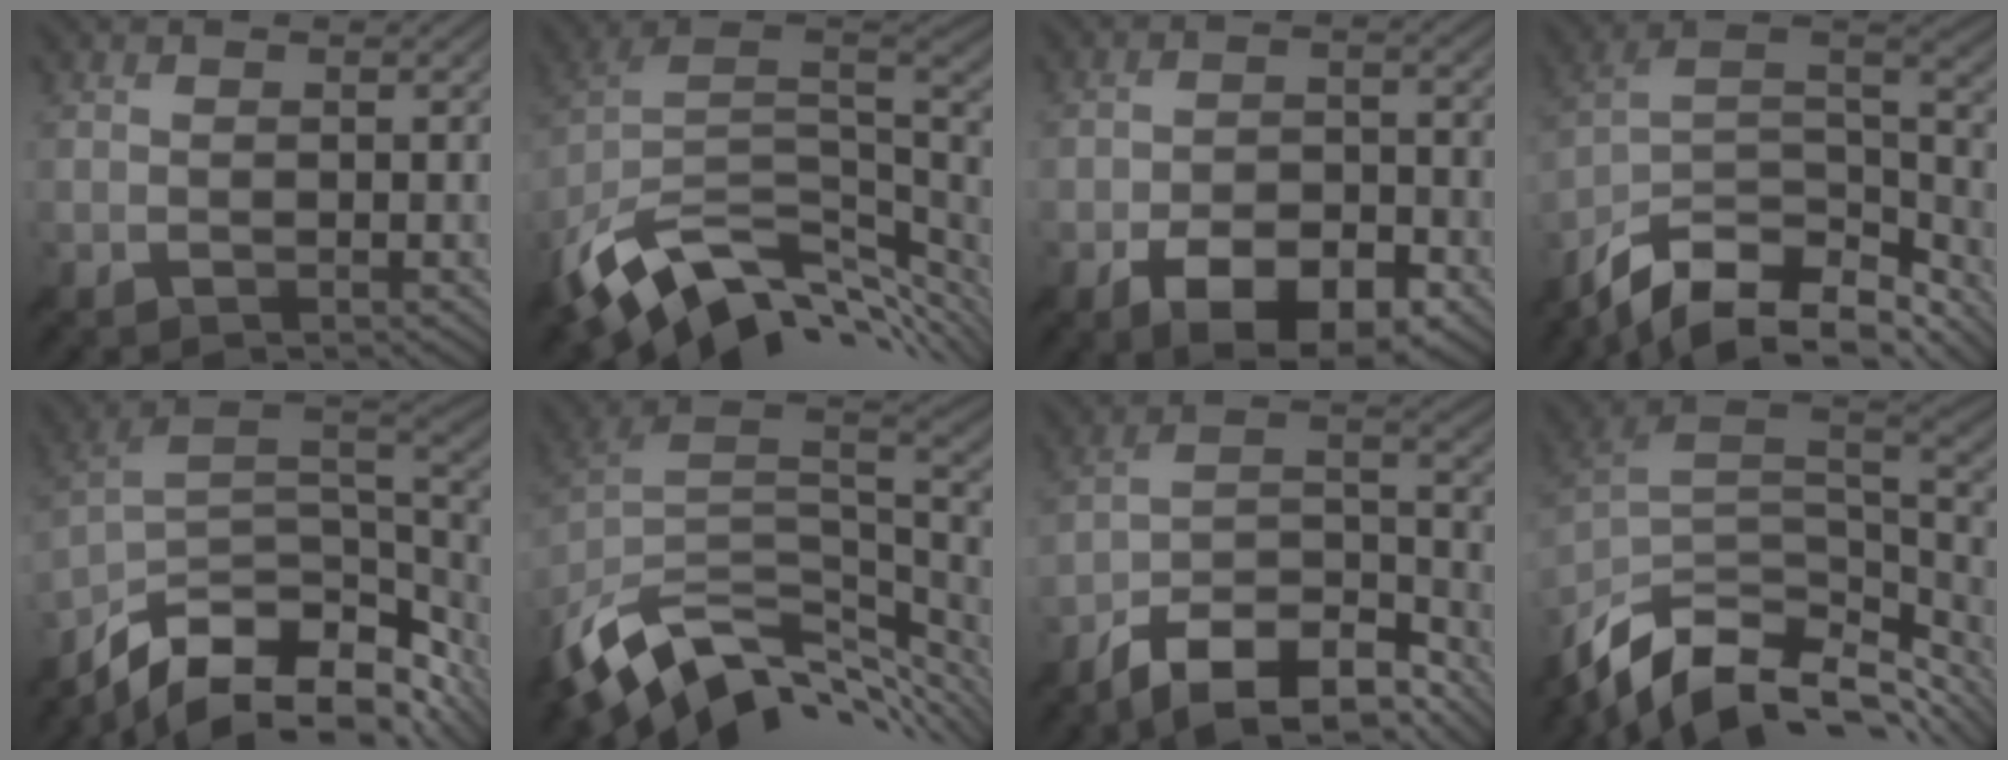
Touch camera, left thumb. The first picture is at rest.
{"total": 14.5, "force": [-5.9, 7.8, 10.7], "torque": [-0.238, -0.011, -0.103]}
{"total": 9.7, "force": [-5.4, 4.4, 6.7], "torque": [-0.112, 0.002, -0.094]}
{"total": 15.2, "force": [-10.8, 6.5, 8.4], "torque": [-0.210, -0.016, -0.174]}
{"total": 15.0, "force": [-8.3, 7.3, 10.1], "torque": [-0.221, -0.025, -0.132]}
{"total": 13.4, "force": [-6.5, 6.8, 9.5], "torque": [-0.214, -0.013, -0.111]}
{"total": 13.6, "force": [-10.7, 4.1, 7.4], "torque": [-0.145, 0.009, -0.192]}
{"total": 14.4, "force": [-8.6, 7.0, 9.1], "torque": [-0.215, -0.020, -0.145]}